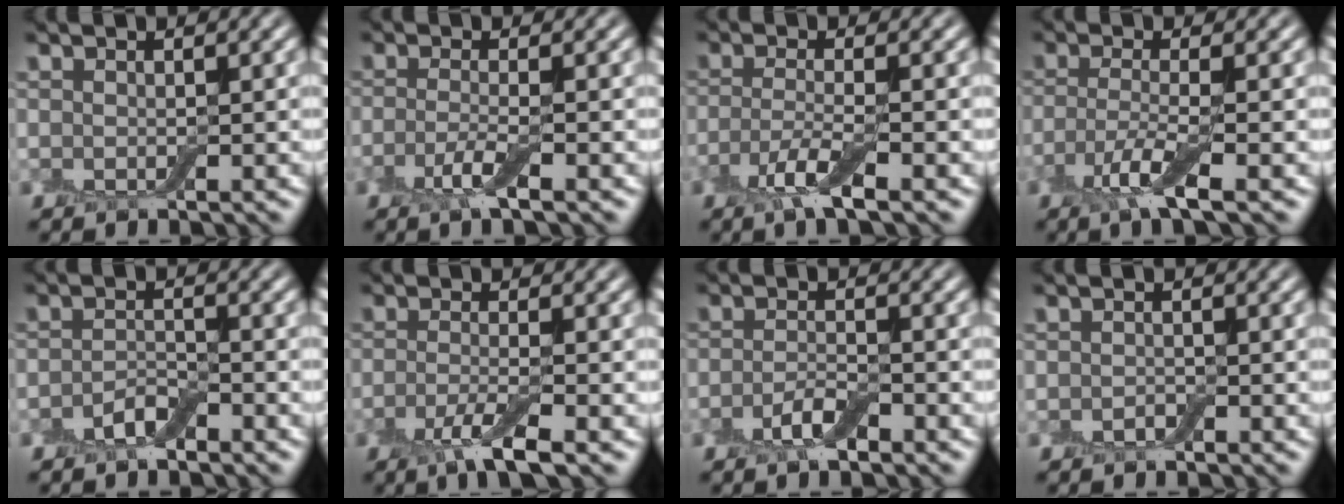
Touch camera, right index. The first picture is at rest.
{"total": 2.4, "force": [-1.1, 0.4, 2.1], "torque": [-0.045, -0.001, -0.029]}
{"total": 3.4, "force": [-1.7, 0.6, 2.9], "torque": [-0.061, -0.006, -0.039]}
{"total": 3.6, "force": [-1.5, 0.6, 3.2], "torque": [-0.069, -0.009, -0.037]}
{"total": 2.0, "force": [-1.4, 0.7, 1.2], "torque": [-0.024, 0.006, -0.029]}
{"total": 3.5, "force": [-1.7, 0.7, 3.0], "torque": [-0.058, -0.004, -0.040]}
{"total": 2.4, "force": [-1.4, 0.8, 1.8], "torque": [-0.039, 0.003, -0.033]}
{"total": 0.8, "force": [-0.5, 0.4, 0.4], "torque": [-0.008, 0.000, -0.009]}